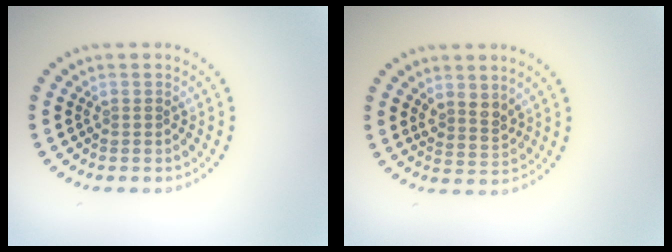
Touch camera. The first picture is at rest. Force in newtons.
{"total": 2.2, "press": 1.8, "slide": 1.3}